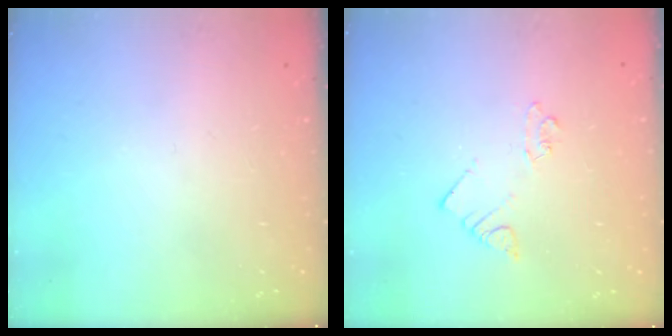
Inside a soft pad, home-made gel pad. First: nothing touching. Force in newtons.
{"total": 1.7, "press": 1.6, "slide": 0.2}